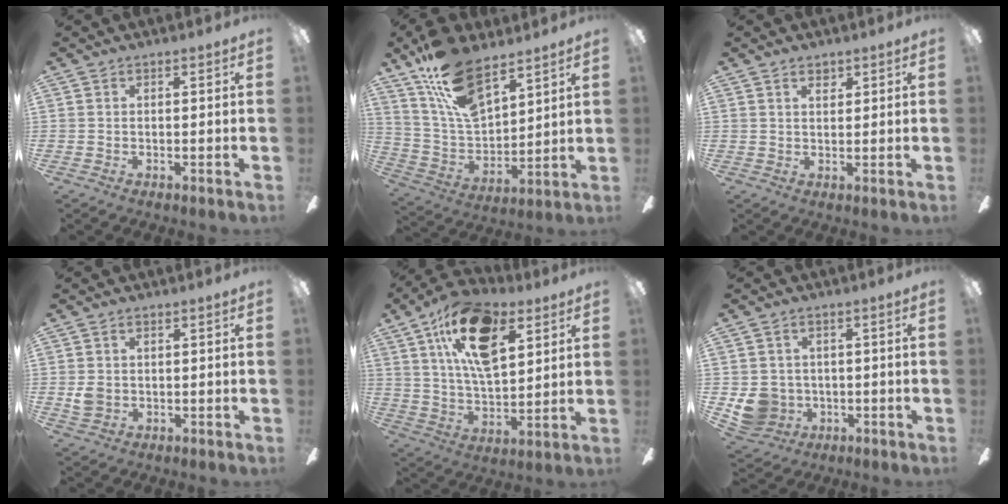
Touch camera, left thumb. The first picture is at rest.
{"total": 17.2, "force": [11.7, 7.7, 9.9], "torque": [-0.203, -0.056, 0.214]}
{"total": 2.0, "force": [1.5, 1.0, 0.9], "torque": [-0.012, -0.001, 0.026]}
{"total": 3.0, "force": [0.3, 2.4, 1.8], "torque": [-0.025, 0.003, 0.004]}
{"total": 22.5, "force": [12.0, 9.0, 16.7], "torque": [-0.326, -0.048, 0.201]}
{"total": 7.1, "force": [-0.5, 6.7, 2.2], "torque": [-0.069, 0.001, -0.005]}